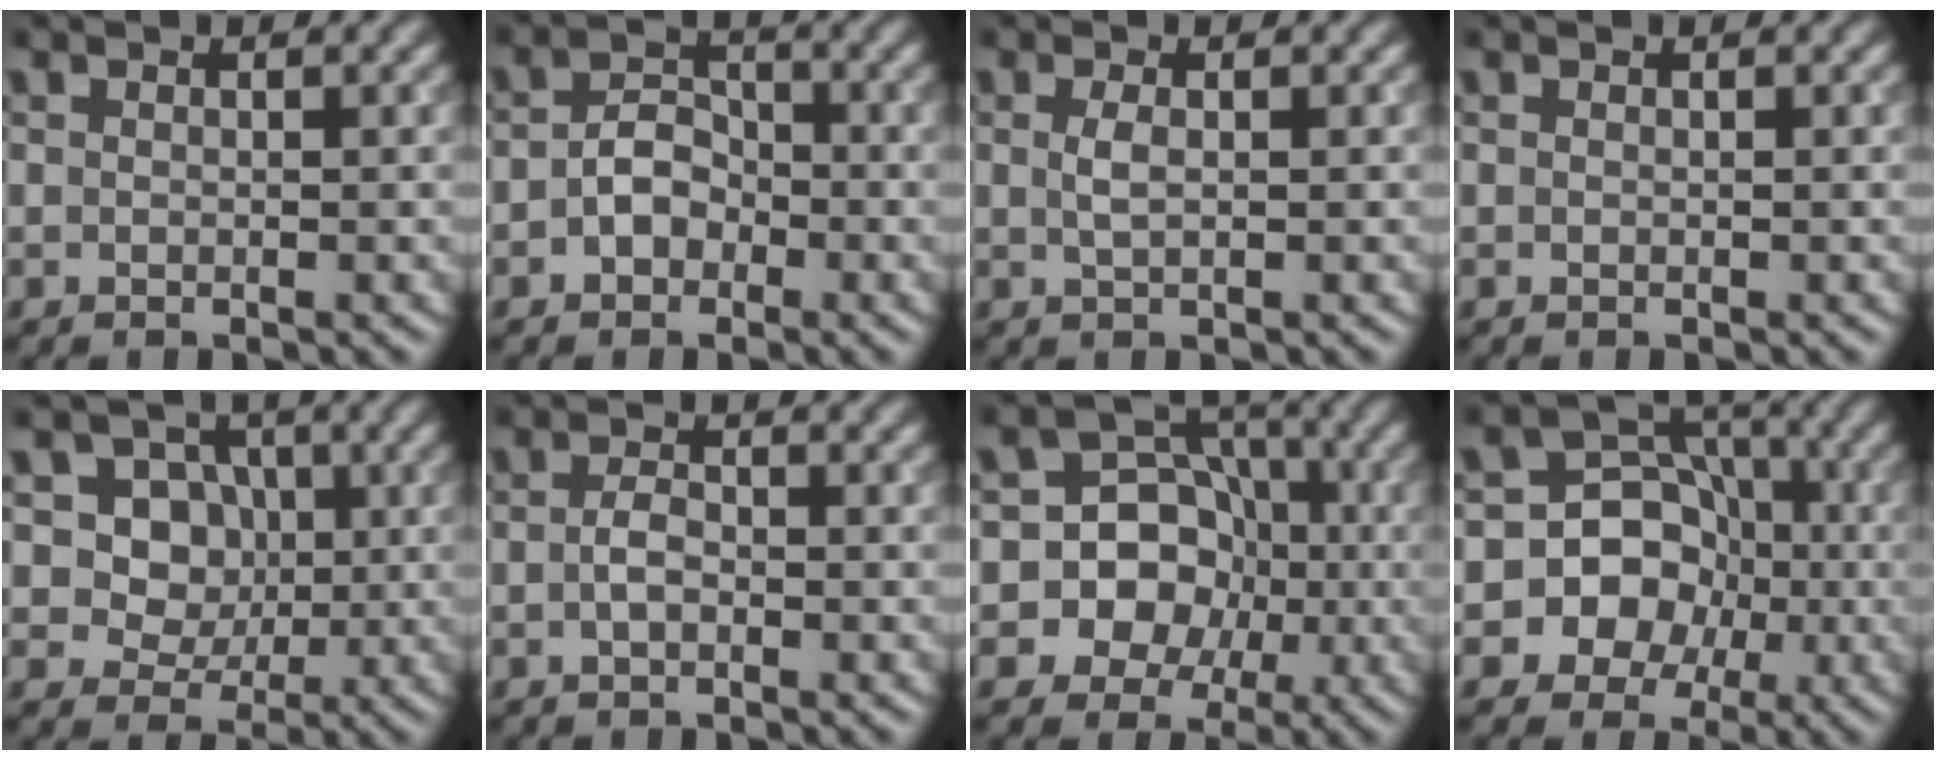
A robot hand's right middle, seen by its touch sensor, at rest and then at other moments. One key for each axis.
{"total": 2.9, "fx": -1.0, "fy": 2.2, "fz": 1.7, "tx": -0.029, "ty": 0.004, "tz": -0.023}
{"total": 1.2, "fx": 0.2, "fy": 0.4, "fz": 1.1, "tx": -0.025, "ty": 0.001, "tz": 0.003}
{"total": 0.0}
{"total": 8.6, "fx": 2.6, "fy": 7.2, "fz": 3.8, "tx": -0.059, "ty": 0.017, "tz": 0.028}
{"total": 1.5, "fx": -0.4, "fy": 0.8, "fz": 1.2, "tx": -0.027, "ty": 0.002, "tz": -0.011}
{"total": 11.3, "fx": -2.6, "fy": 10.4, "fz": 3.6, "tx": -0.061, "ty": 0.020, "tz": -0.068}
{"total": 10.4, "fx": -3.2, "fy": 9.4, "fz": 3.1, "tx": -0.046, "ty": 0.012, "tz": -0.077}